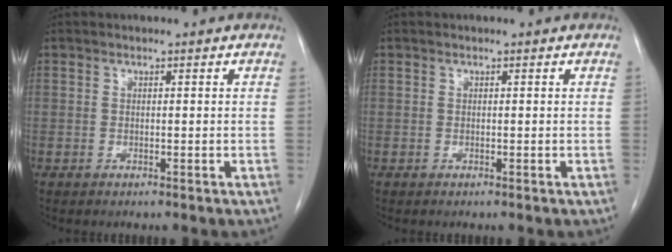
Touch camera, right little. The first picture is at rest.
{"total": 0.0}